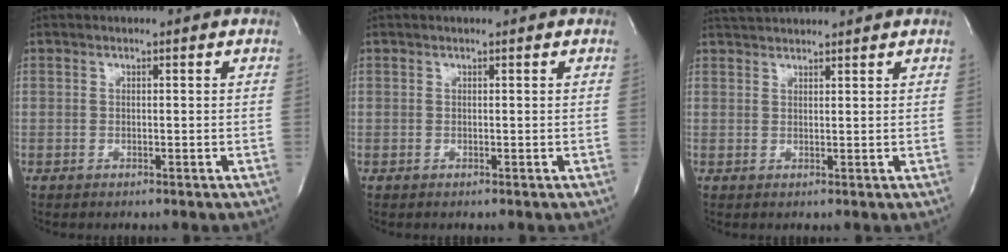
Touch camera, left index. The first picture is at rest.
{"total": 0.0}
{"total": 4.0, "force": [3.9, 0.0, 0.8], "torque": [-0.017, 0.028, 0.065]}